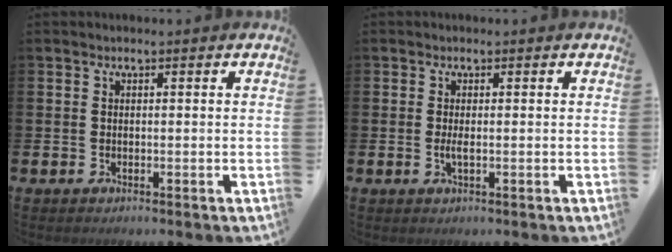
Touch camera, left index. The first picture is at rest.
{"total": 1.2, "force": [-0.2, 0.3, 1.1], "torque": [-0.029, 0.003, -0.003]}